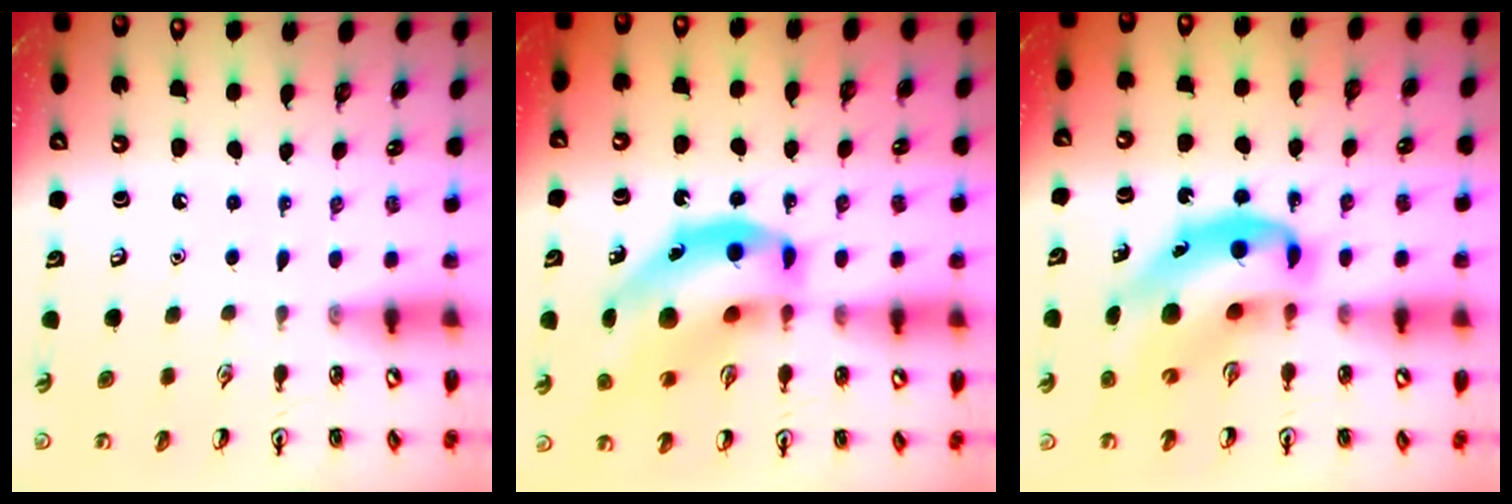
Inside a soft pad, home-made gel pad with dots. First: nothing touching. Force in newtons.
{"total": 18.2, "press": 17.8, "slide": 3.7}
{"total": 14.3, "press": 13.8, "slide": 3.8}